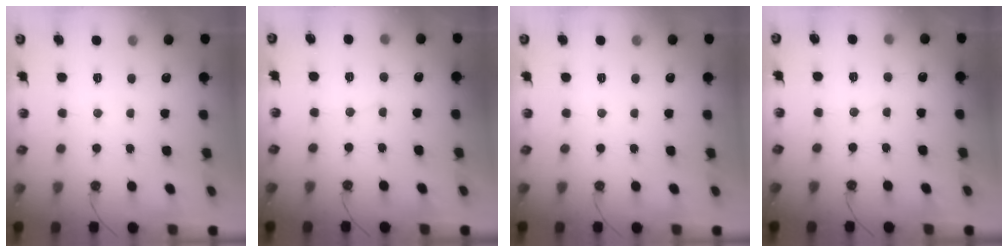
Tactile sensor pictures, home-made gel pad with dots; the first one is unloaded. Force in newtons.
{"total": 3.2, "press": 3.2, "slide": 0.2}
{"total": 0.0}
{"total": 3.2, "press": 3.2, "slide": 0.2}